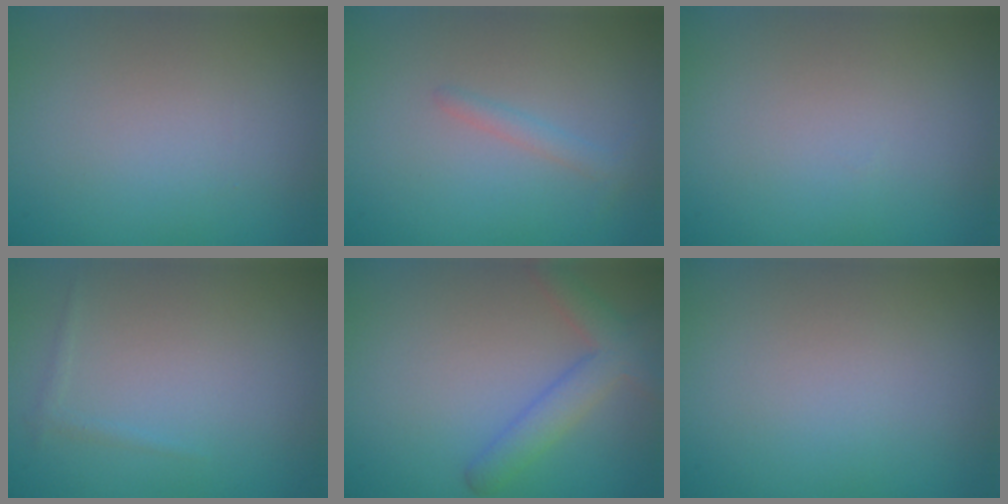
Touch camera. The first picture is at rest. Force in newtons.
{"total": 1.1, "press": 1.1, "slide": 0.1}
{"total": 0.0}
{"total": 0.6, "press": 0.6, "slide": 0.1}
{"total": 3.5, "press": 3.5, "slide": 0.3}
{"total": 0.0}